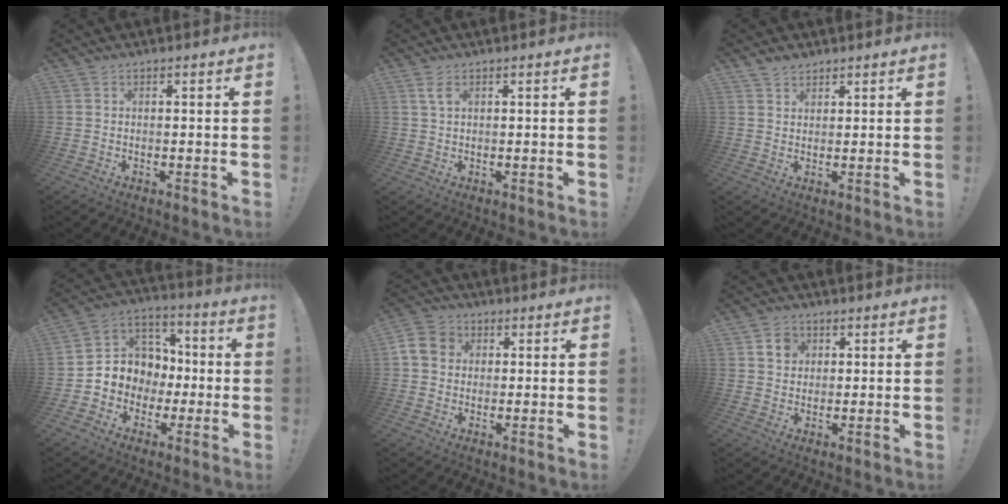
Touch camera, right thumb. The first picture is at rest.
{"total": 3.0, "force": [1.2, 1.2, 2.5], "torque": [-0.046, 0.000, 0.022]}
{"total": 3.0, "force": [2.5, 1.6, 0.7], "torque": [-0.008, -0.014, 0.045]}
{"total": 9.3, "force": [-2.0, 8.9, 1.9], "torque": [-0.022, 0.010, -0.024]}
{"total": 7.4, "force": [1.0, 6.3, 3.7], "torque": [-0.067, 0.016, 0.024]}
{"total": 4.7, "force": [2.0, 4.0, 1.5], "torque": [-0.020, -0.003, 0.037]}